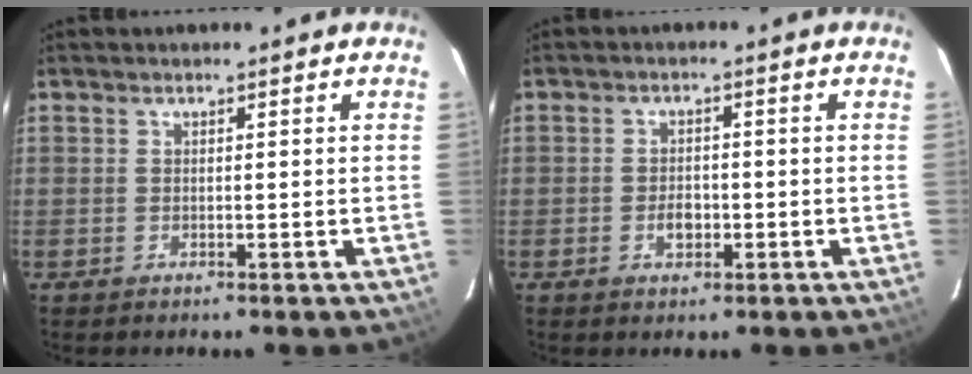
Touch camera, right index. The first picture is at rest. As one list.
[{"total": 3.1, "force": [-1.1, 2.1, 2.0], "torque": [-0.035, 0.002, -0.017]}]